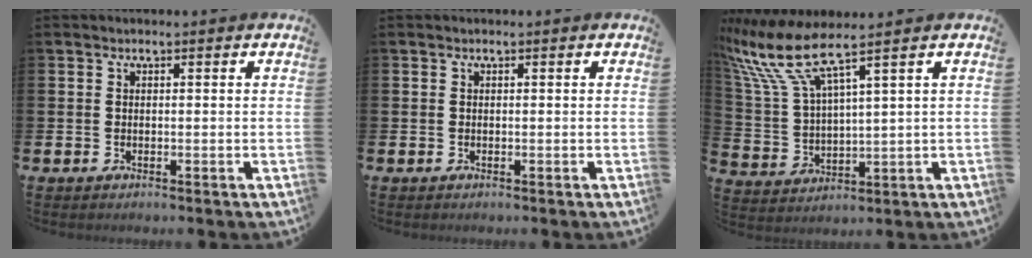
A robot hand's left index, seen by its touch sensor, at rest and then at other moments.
{"total": 0.0}
{"total": 8.9, "force": [6.8, 1.5, 5.6], "torque": [-0.146, -0.032, 0.112]}